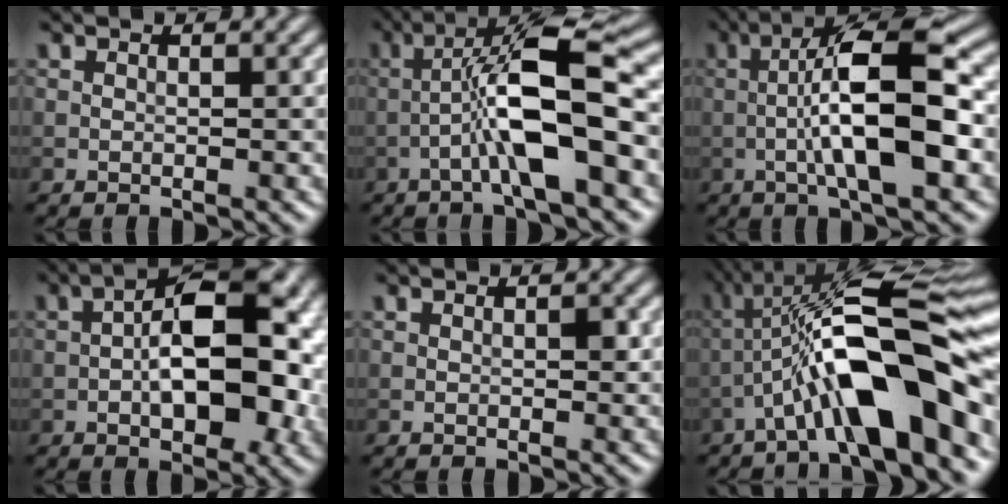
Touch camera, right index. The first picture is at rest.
{"total": 9.2, "force": [-2.3, 1.6, 8.8], "torque": [-0.146, 0.023, -0.045]}
{"total": 9.9, "force": [-1.2, 2.3, 9.6], "torque": [-0.159, 0.017, -0.027]}
{"total": 10.5, "force": [-1.0, 4.8, 9.3], "torque": [-0.140, 0.014, -0.020]}
{"total": 0.7, "force": [0.0, 0.4, 0.6], "torque": [-0.006, -0.001, 0.000]}
{"total": 12.1, "force": [-3.8, 2.7, 11.2], "torque": [-0.187, 0.023, -0.068]}